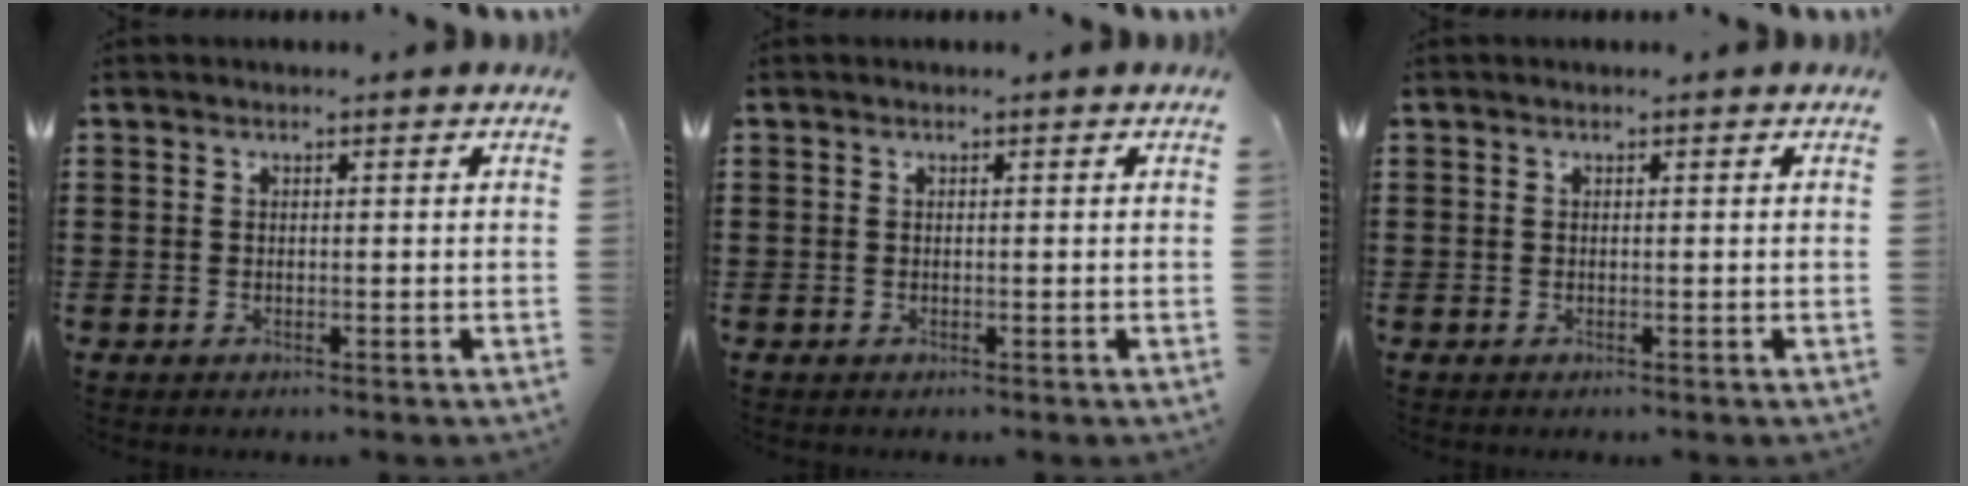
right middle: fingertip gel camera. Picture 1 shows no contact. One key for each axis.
{"total": 0.0}
{"total": 0.0}